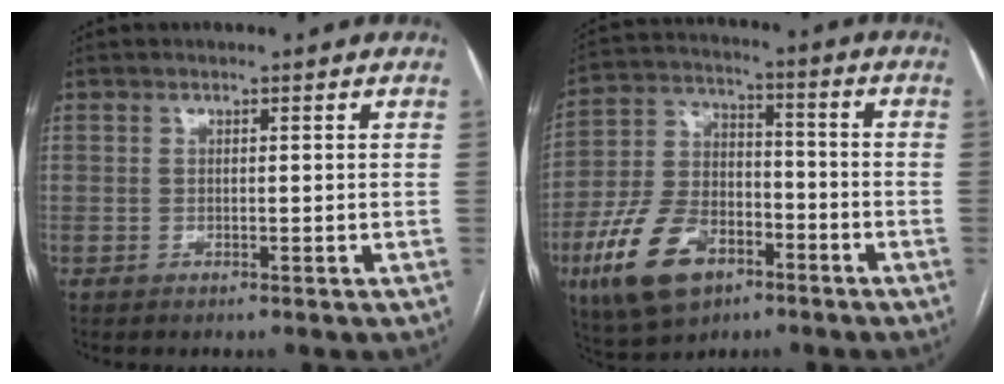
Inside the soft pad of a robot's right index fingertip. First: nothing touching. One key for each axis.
{"total": 14.8, "fx": -7.5, "fy": 8.3, "fz": 9.7, "tx": -0.208, "ty": 0.007, "tz": -0.131}